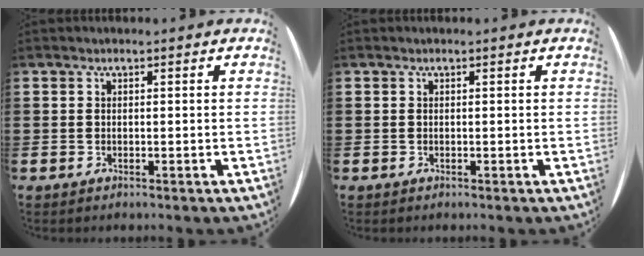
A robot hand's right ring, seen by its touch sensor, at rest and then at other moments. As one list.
[{"total": 0.0}]